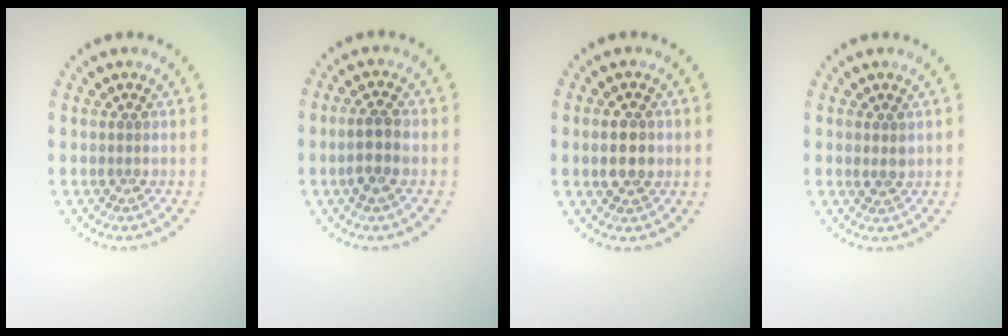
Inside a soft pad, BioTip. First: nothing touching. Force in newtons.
{"total": 2.6, "press": 2.4, "slide": 0.9}
{"total": 2.9, "press": 2.9, "slide": 0.2}
{"total": 1.1, "press": 0.9, "slide": 0.5}